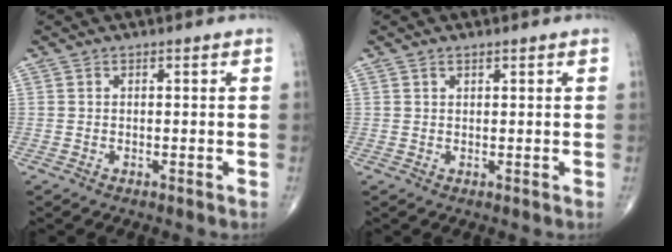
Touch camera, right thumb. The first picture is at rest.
{"total": 0.9, "force": [0.6, 0.4, 0.4], "torque": [-0.004, -0.003, 0.009]}